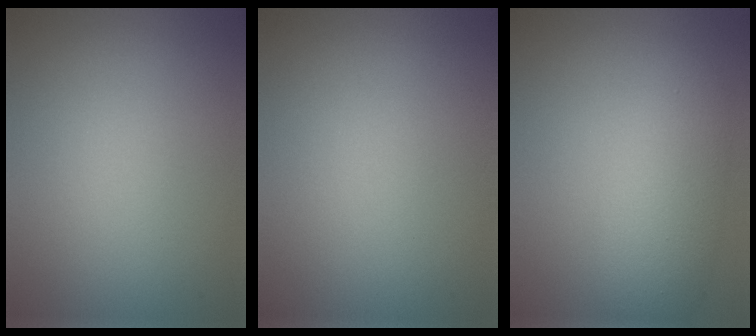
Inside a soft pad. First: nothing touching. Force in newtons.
{"total": 0.0}
{"total": 4.7, "press": 4.7, "slide": 0.1}